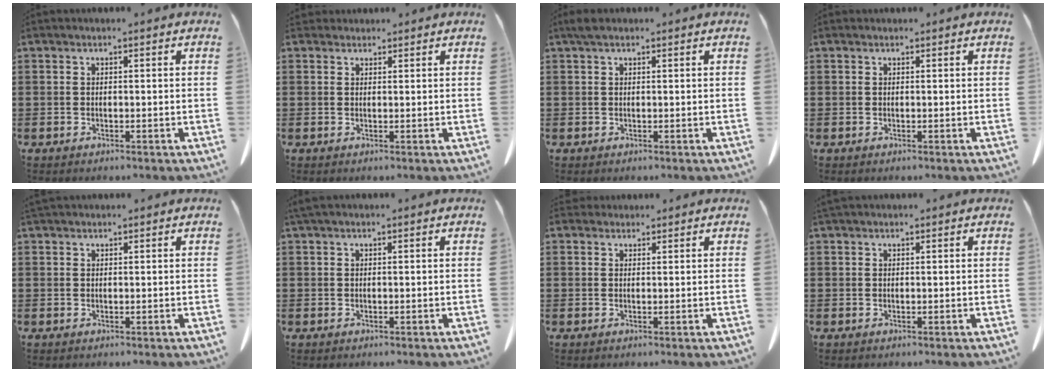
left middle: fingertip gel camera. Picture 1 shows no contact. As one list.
[{"total": 1.3, "force": [1.2, 0.6, 0.1], "torque": [-0.005, 0.001, 0.025]}, {"total": 1.3, "force": [0.8, 0.6, 0.8], "torque": [-0.019, 0.003, 0.015]}, {"total": 0.0}, {"total": 1.0, "force": [0.9, 0.3, 0.2], "torque": [-0.008, -0.001, 0.019]}, {"total": 0.6, "force": [0.4, 0.2, 0.4], "torque": [-0.011, 0.000, 0.008]}, {"total": 1.4, "force": [1.3, 0.6, 0.0], "torque": [-0.005, 0.001, 0.027]}, {"total": 0.7, "force": [0.6, 0.2, 0.2], "torque": [-0.006, 0.000, 0.012]}]